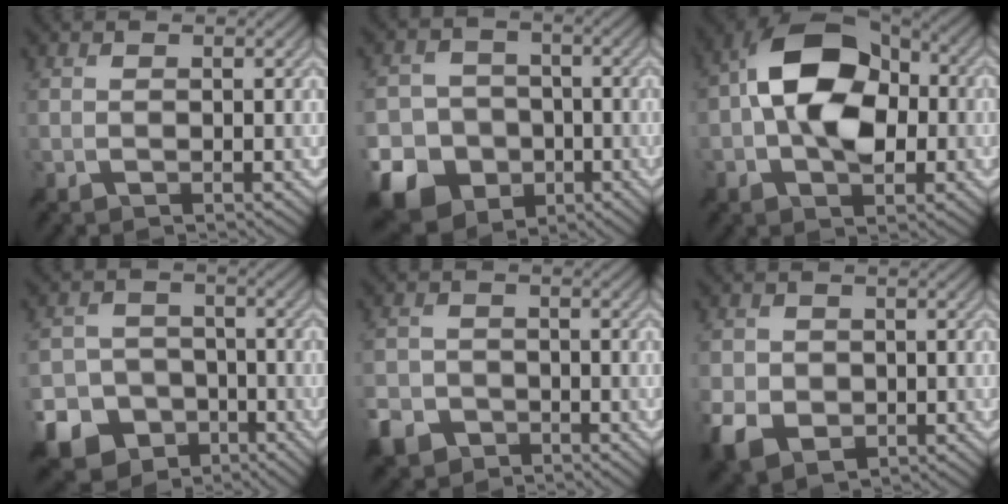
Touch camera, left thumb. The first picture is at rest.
{"total": 13.9, "force": [-6.2, 11.6, 4.5], "torque": [-0.137, -0.056, -0.125]}
{"total": 13.9, "force": [-0.6, 8.2, 11.2], "torque": [-0.207, 0.022, -0.028]}
{"total": 12.1, "force": [-6.9, 9.5, 2.9], "torque": [-0.091, -0.044, -0.130]}
{"total": 4.6, "force": [-3.2, 2.9, 1.6], "torque": [-0.043, -0.006, -0.069]}
{"total": 6.2, "force": [-2.1, 4.8, 3.3], "torque": [-0.087, -0.023, -0.042]}